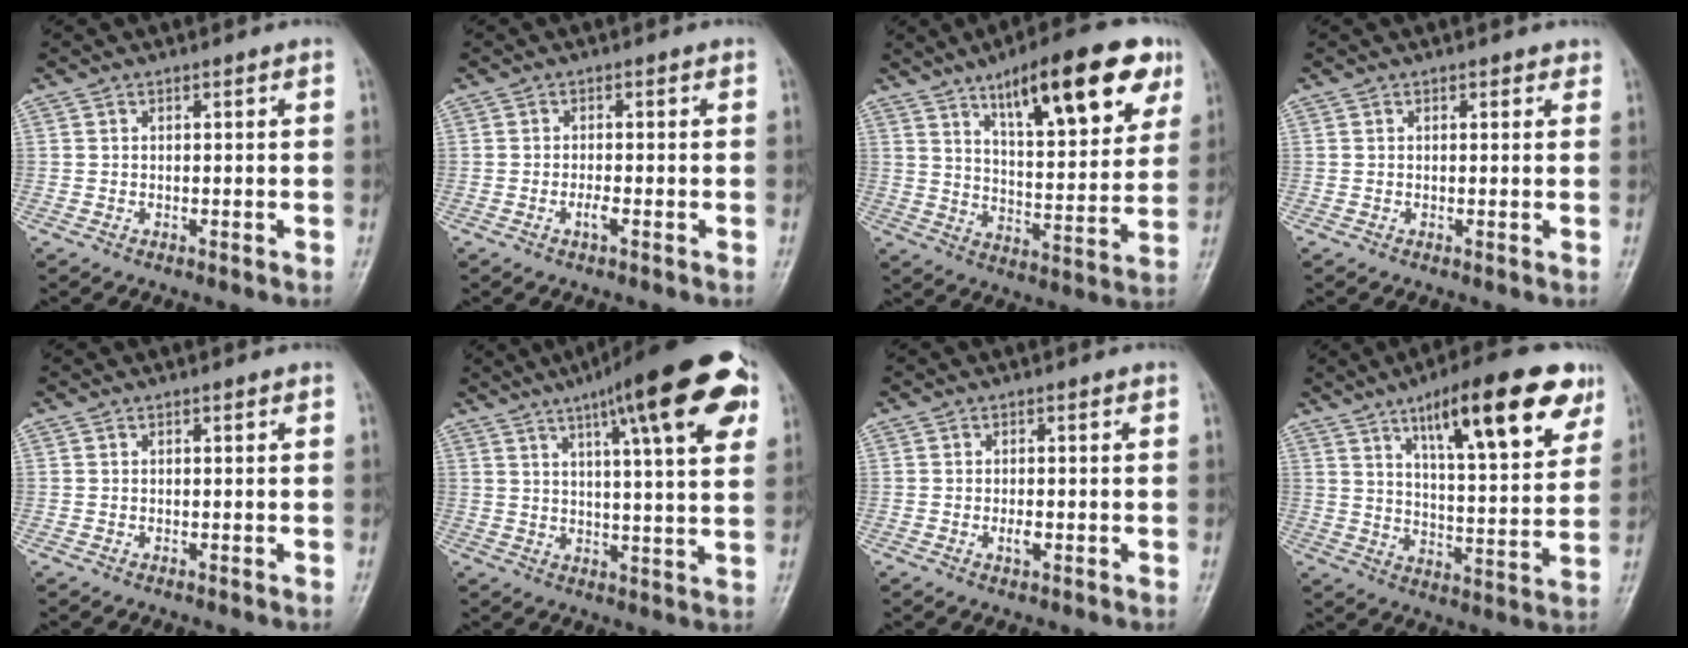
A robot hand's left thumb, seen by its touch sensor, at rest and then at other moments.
{"total": 1.7, "force": [-0.8, 0.5, 1.5], "torque": [-0.031, 0.002, -0.017]}
{"total": 20.5, "force": [11.2, 6.5, 16.0], "torque": [-0.195, -0.036, 0.169]}
{"total": 1.2, "force": [0.8, 0.7, 0.4], "torque": [0.006, -0.004, 0.005]}
{"total": 0.0}
{"total": 20.4, "force": [9.7, 4.4, 17.4], "torque": [-0.227, -0.005, 0.132]}
{"total": 1.8, "force": [-0.5, 0.9, 1.5], "torque": [-0.026, 0.000, -0.009]}
{"total": 20.4, "force": [11.1, 5.8, 16.1], "torque": [-0.200, -0.036, 0.166]}